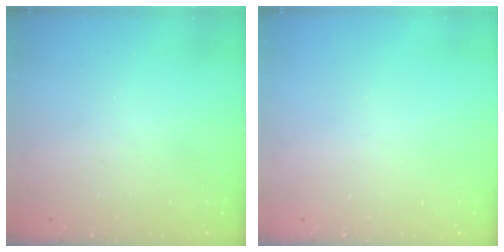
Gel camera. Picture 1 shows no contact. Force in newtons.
{"total": 0.0}